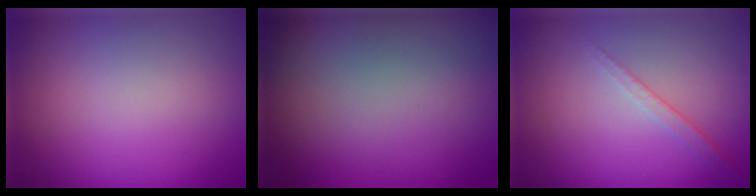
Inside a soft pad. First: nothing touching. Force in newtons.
{"total": 0.0}
{"total": 1.4, "press": 0.8, "slide": 1.1}